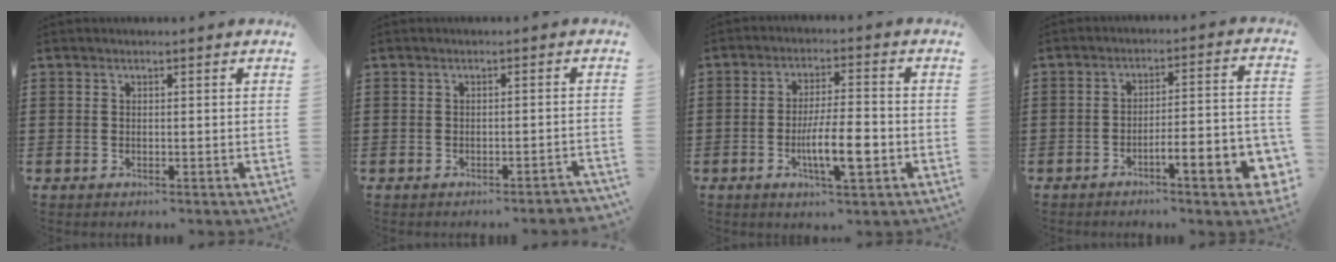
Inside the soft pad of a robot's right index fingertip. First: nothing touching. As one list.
[{"total": 1.2, "force": [-1.0, -0.1, 0.6], "torque": [-0.012, -0.003, -0.018]}, {"total": 8.3, "force": [-2.4, 1.9, 7.7], "torque": [-0.145, -0.007, -0.044]}, {"total": 7.0, "force": [-4.1, 0.9, 5.6], "torque": [-0.090, -0.010, -0.073]}]